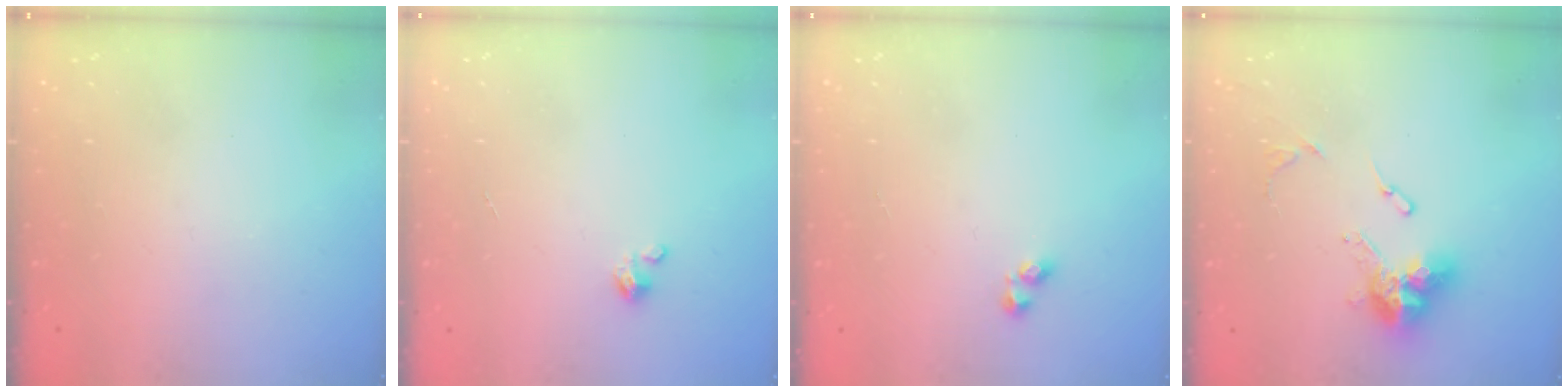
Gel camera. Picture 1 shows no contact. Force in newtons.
{"total": 1.4, "press": 1.4, "slide": 0.3}
{"total": 2.9, "press": 2.6, "slide": 1.3}
{"total": 12.3, "press": 12.3, "slide": 1.2}